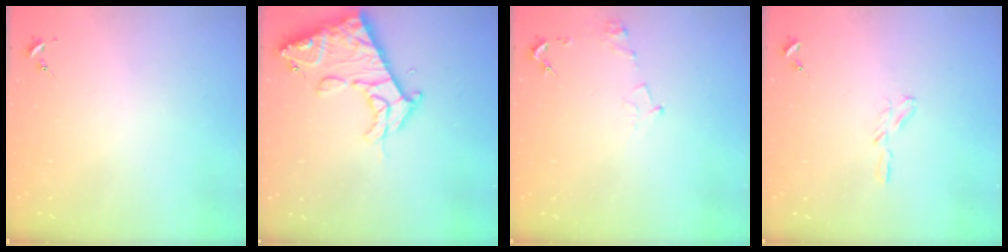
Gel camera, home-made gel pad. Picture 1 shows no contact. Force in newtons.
{"total": 15.7, "press": 15.6, "slide": 1.7}
{"total": 6.2, "press": 6.2, "slide": 0.7}
{"total": 3.8, "press": 3.8, "slide": 0.3}